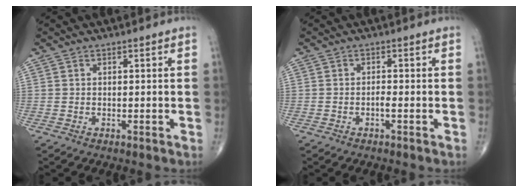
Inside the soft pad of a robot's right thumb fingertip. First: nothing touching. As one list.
[{"total": 1.0, "force": [-0.5, 0.1, 0.8], "torque": [-0.016, 0.002, -0.010]}]